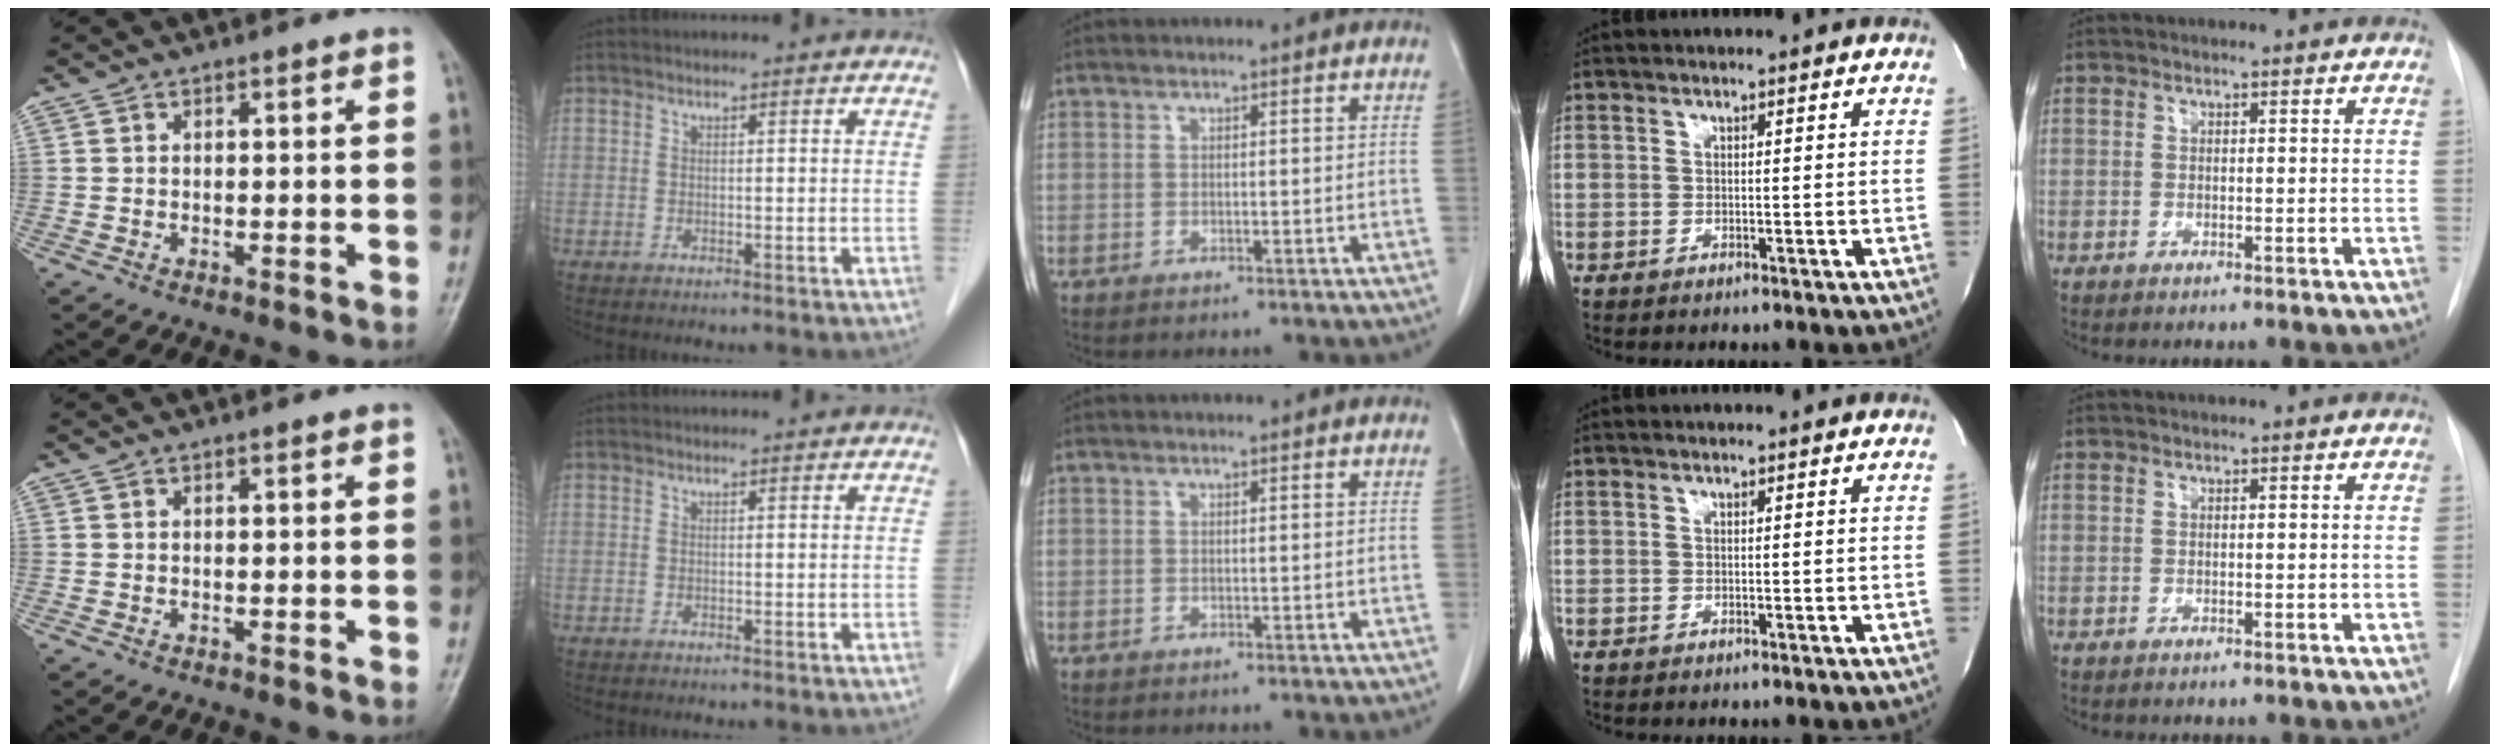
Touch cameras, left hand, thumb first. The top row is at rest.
{}